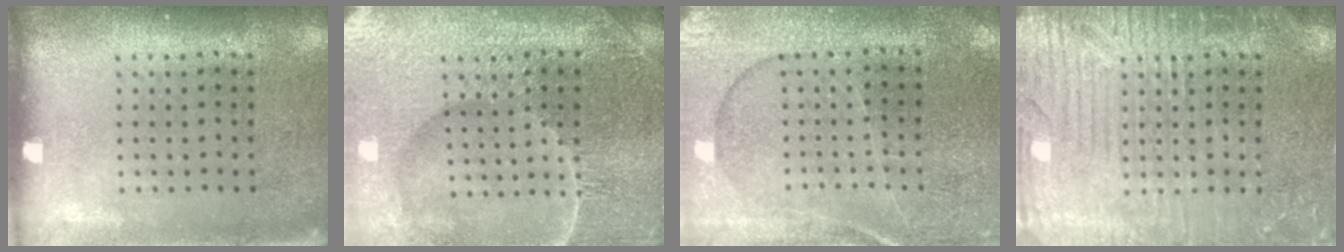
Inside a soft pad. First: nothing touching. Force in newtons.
{"total": 5.3, "press": 4.9, "slide": 1.8}
{"total": 1.1, "press": 1.1, "slide": 0.4}
{"total": 5.1, "press": 5.1, "slide": 0.7}